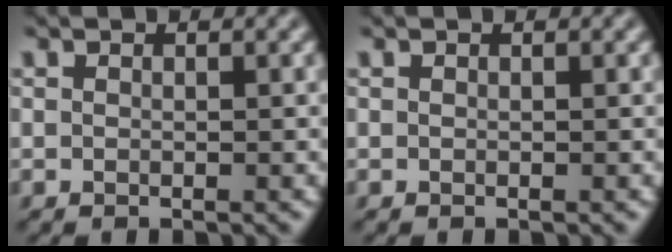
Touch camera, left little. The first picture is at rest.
{"total": 0.0}